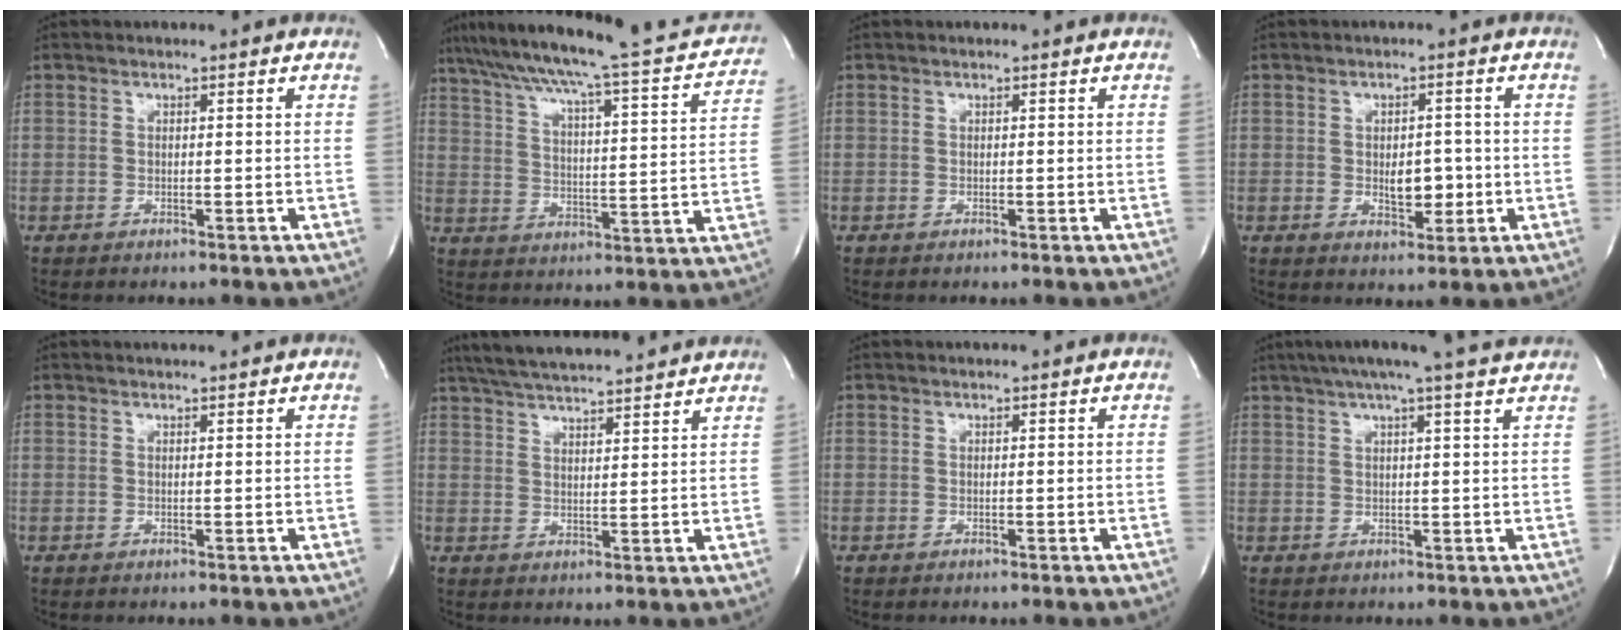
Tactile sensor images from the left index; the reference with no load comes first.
{"total": 25.7, "force": [22.8, 2.1, 11.8], "torque": [-0.191, -0.016, 0.302]}
{"total": 0.0}
{"total": 4.0, "force": [-0.5, 2.2, 3.3], "torque": [-0.047, -0.001, 0.000]}
{"total": 2.3, "force": [2.2, -0.1, 0.5], "torque": [-0.007, 0.012, 0.031]}
{"total": 15.6, "force": [14.1, 1.3, 6.4], "torque": [-0.118, 0.033, 0.209]}
{"total": 0.6, "force": [0.6, -0.1, 0.2], "torque": [-0.001, 0.007, 0.013]}
{"total": 11.9, "force": [10.3, -0.8, 6.0], "torque": [-0.102, 0.020, 0.127]}